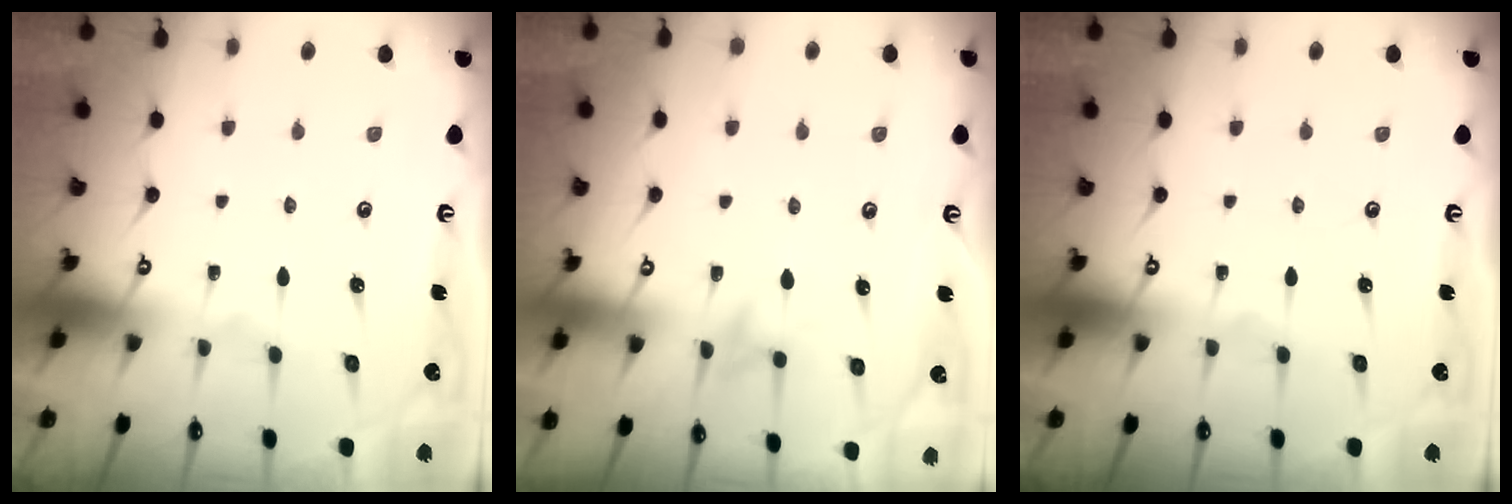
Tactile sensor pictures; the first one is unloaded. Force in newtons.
{"total": 5.6, "press": 5.6, "slide": 0.7}
{"total": 0.0}